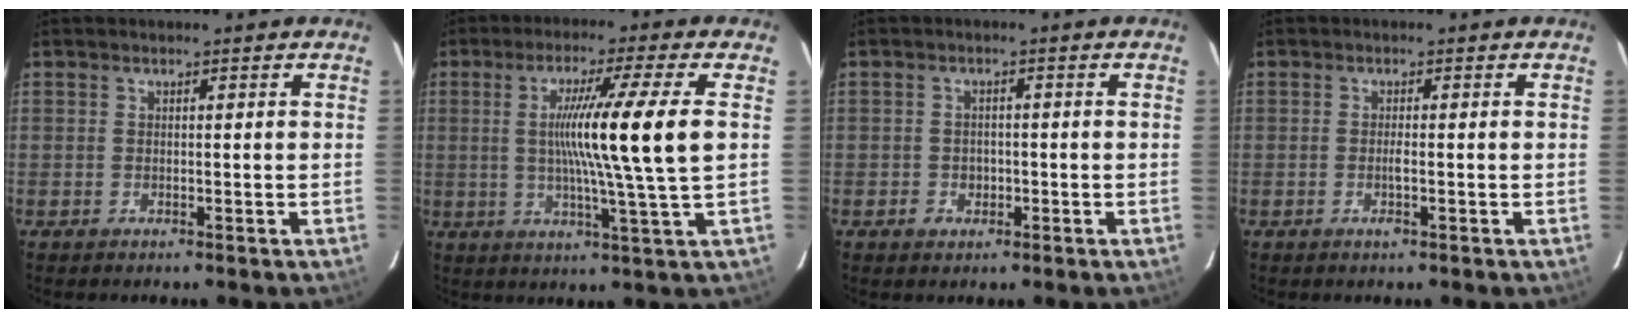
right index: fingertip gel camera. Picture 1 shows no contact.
{"total": 12.6, "force": [1.4, -2.1, 12.3], "torque": [-0.215, -0.006, 0.023]}
{"total": 2.2, "force": [-0.8, 1.9, 0.9], "torque": [-0.011, 0.006, -0.006]}
{"total": 1.4, "force": [-0.5, 0.0, 1.3], "torque": [-0.026, -0.002, -0.008]}